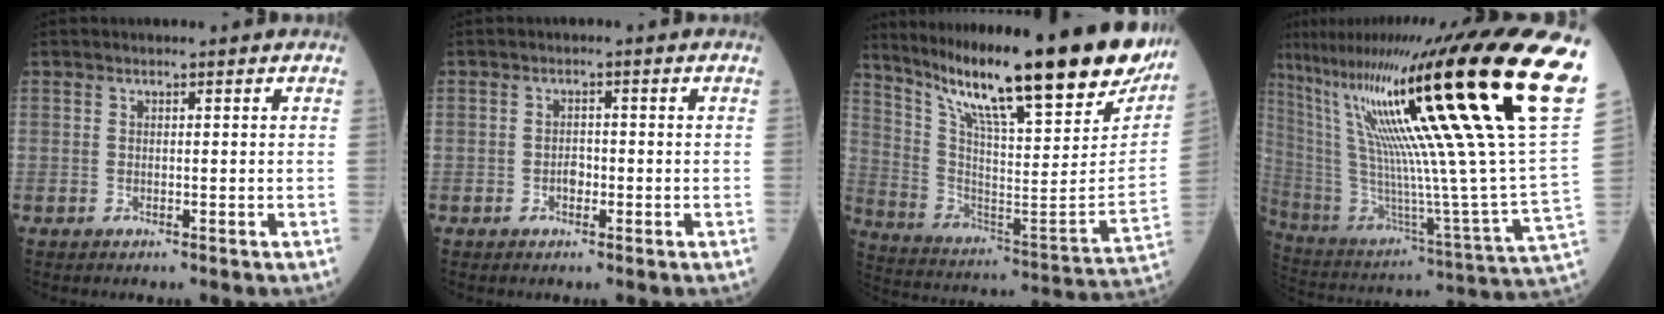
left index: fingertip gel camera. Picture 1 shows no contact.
{"total": 1.5, "force": [-0.7, 1.0, 0.9], "torque": [-0.012, 0.004, -0.012]}
{"total": 31.1, "force": [23.7, 3.9, 19.7], "torque": [-0.337, -0.054, 0.346]}
{"total": 37.8, "force": [19.3, 0.3, 32.5], "torque": [-0.458, -0.005, 0.319]}